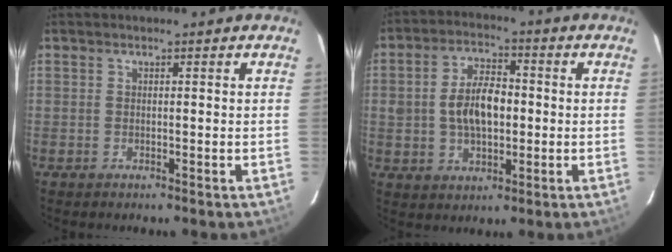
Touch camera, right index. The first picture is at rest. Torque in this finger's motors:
{"motor_torque": [0.37, -0.03, 0.34, 0.11]}